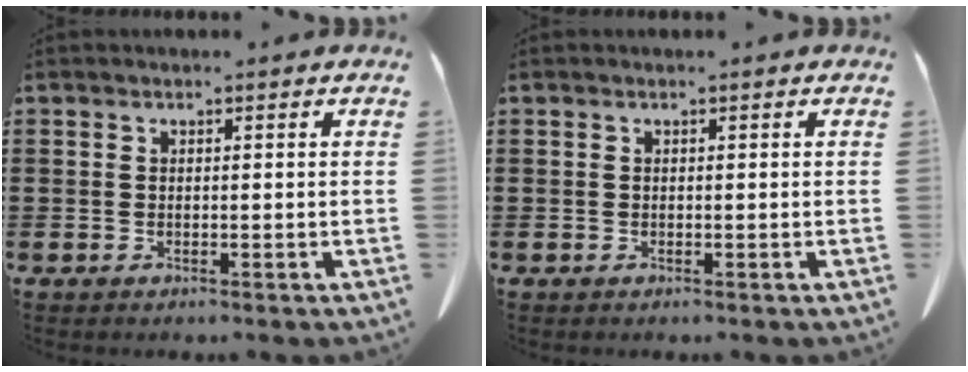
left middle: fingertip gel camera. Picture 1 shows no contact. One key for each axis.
{"total": 0.0}